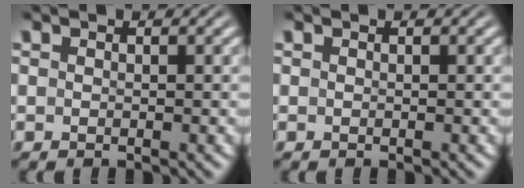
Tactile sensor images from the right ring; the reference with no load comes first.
{"total": 0.0}